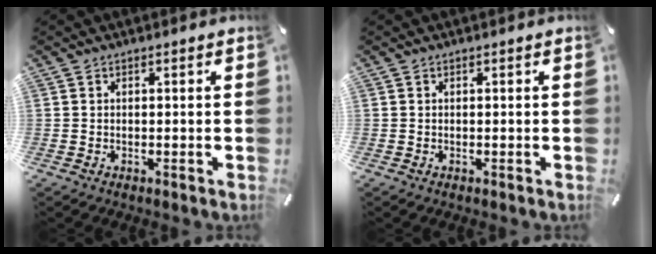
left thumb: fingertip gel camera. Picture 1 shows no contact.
{"total": 0.0}